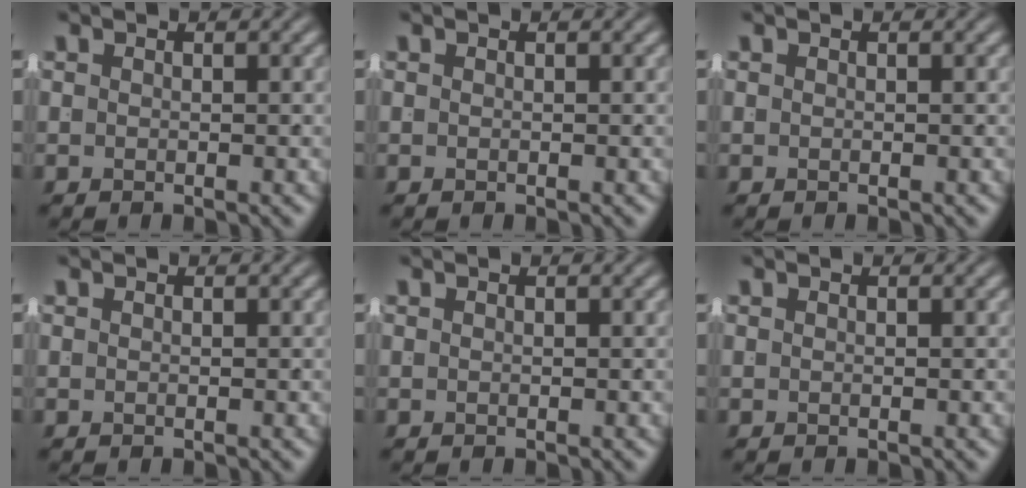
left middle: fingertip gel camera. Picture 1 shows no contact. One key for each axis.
{"total": 0.0}
{"total": 0.0}
{"total": 0.0}
{"total": 0.0}
{"total": 0.0}